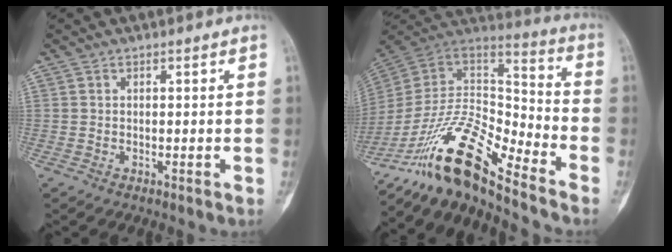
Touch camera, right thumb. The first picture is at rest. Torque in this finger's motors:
{"motor_torque": [2.78, 0.53, 1.48, -1.29, 0.18]}